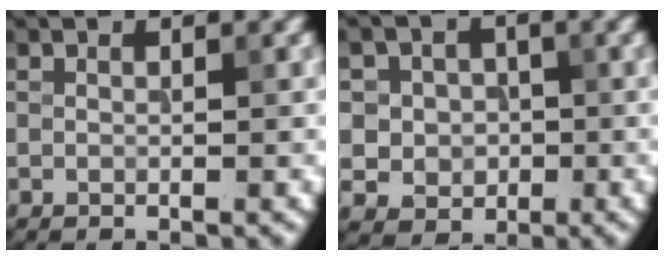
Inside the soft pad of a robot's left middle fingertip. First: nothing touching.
{"total": 4.4, "force": [0.1, 4.2, 1.4], "torque": [-0.012, 0.011, -0.008]}